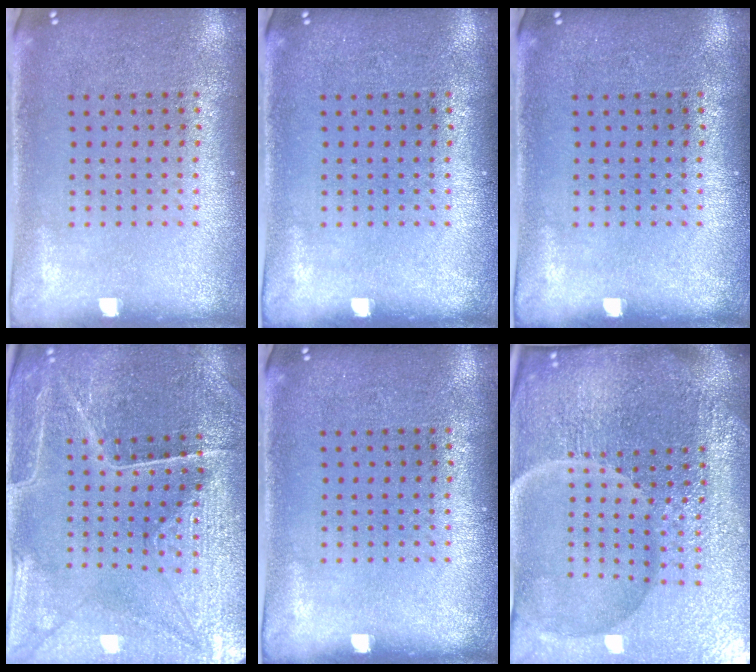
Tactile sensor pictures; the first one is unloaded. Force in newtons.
{"total": 0.0}
{"total": 0.0}
{"total": 3.5, "press": 3.5, "slide": 0.2}
{"total": 0.0}
{"total": 7.3, "press": 6.4, "slide": 3.5}